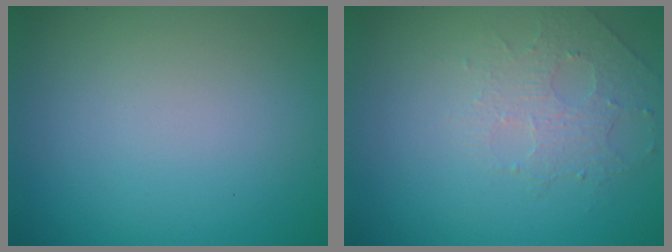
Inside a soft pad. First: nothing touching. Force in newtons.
{"total": 1.6, "press": 1.2, "slide": 1.0}